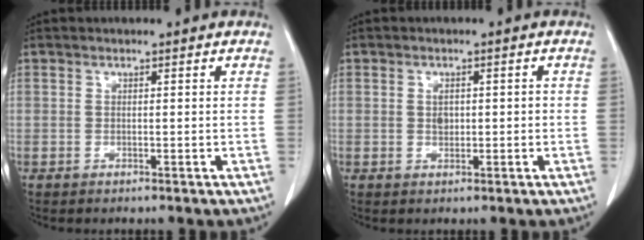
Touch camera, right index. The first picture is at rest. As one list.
[{"total": 2.1, "force": [0.0, 1.3, 1.6], "torque": [-0.029, 0.004, 0.004]}]